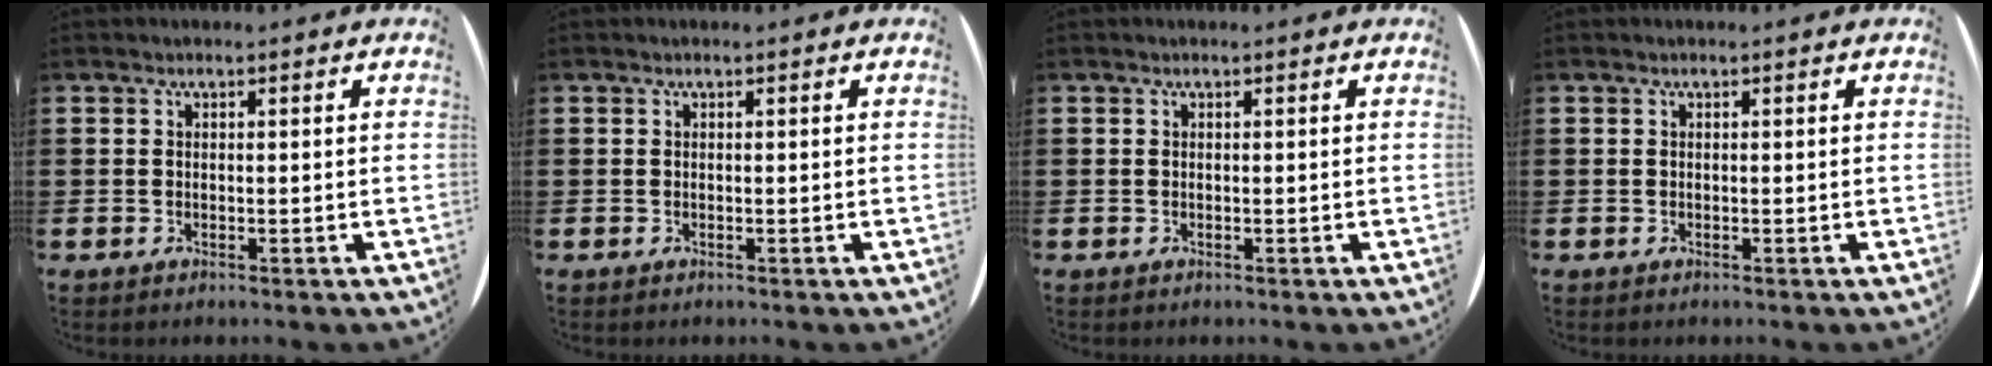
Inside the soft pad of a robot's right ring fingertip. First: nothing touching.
{"total": 0.0}
{"total": 0.0}
{"total": 0.0}